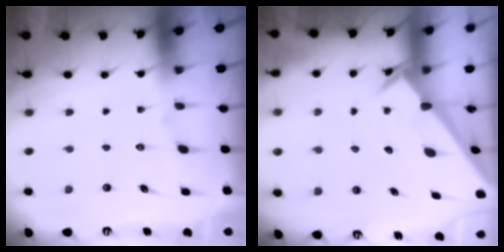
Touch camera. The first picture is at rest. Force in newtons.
{"total": 2.1, "press": 2.1, "slide": 0.1}